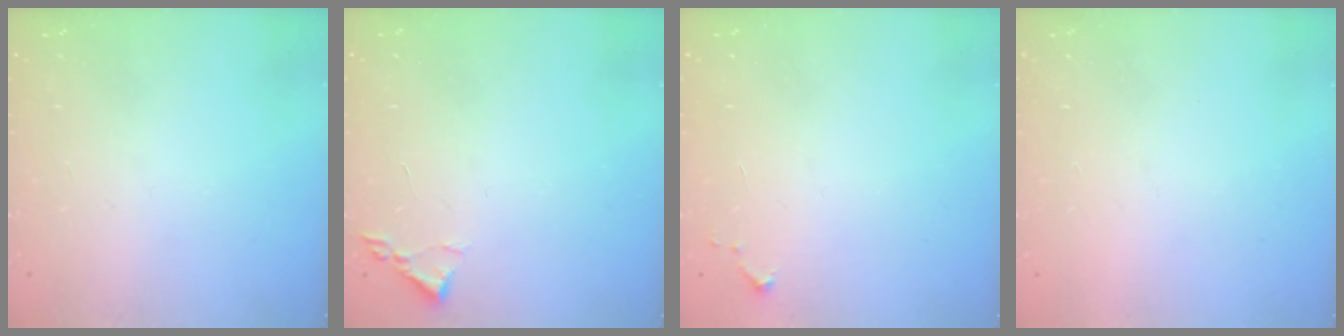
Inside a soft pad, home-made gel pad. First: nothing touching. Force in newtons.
{"total": 1.8, "press": 1.8, "slide": 0.3}
{"total": 3.5, "press": 3.5, "slide": 0.3}
{"total": 1.5, "press": 1.5, "slide": 0.1}